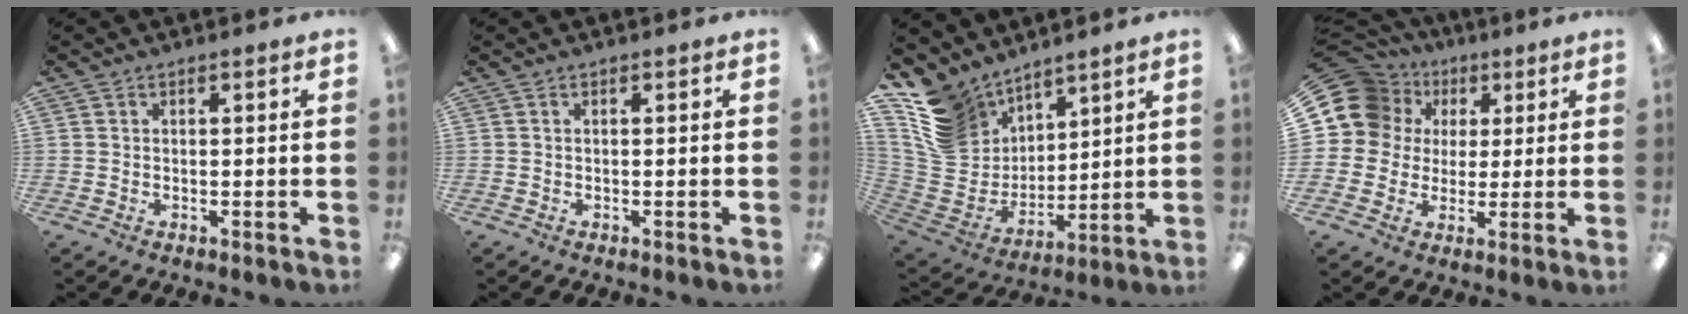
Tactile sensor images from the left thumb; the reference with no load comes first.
{"total": 0.0}
{"total": 14.0, "force": [9.3, 9.7, 4.0], "torque": [-0.095, -0.061, 0.191]}
{"total": 12.5, "force": [3.6, 11.3, 3.7], "torque": [-0.078, -0.009, 0.072]}